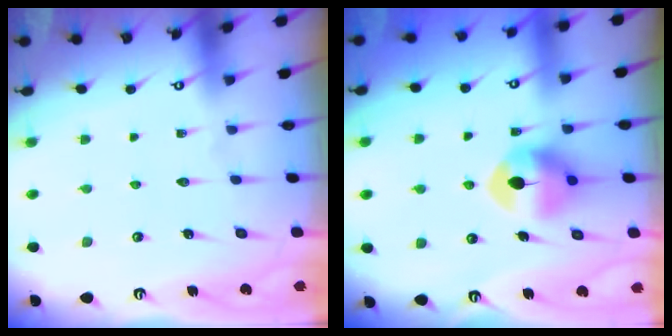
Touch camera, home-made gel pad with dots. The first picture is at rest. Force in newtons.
{"total": 9.9, "press": 9.9, "slide": 0.4}